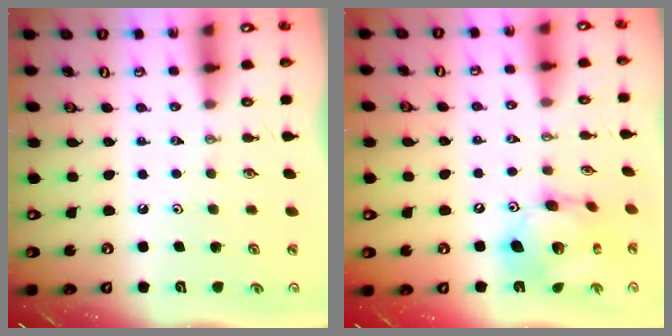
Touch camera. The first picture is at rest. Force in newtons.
{"total": 15.3, "press": 15.2, "slide": 1.5}